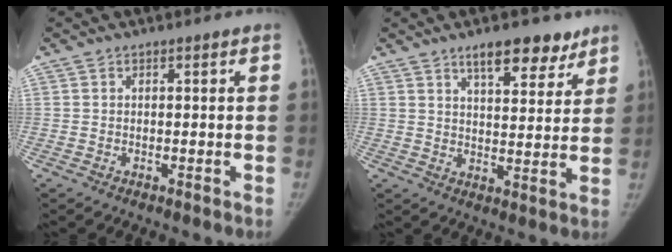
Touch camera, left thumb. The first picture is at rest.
{"total": 9.7, "force": [6.8, 4.0, 5.8], "torque": [-0.049, -0.038, 0.100]}